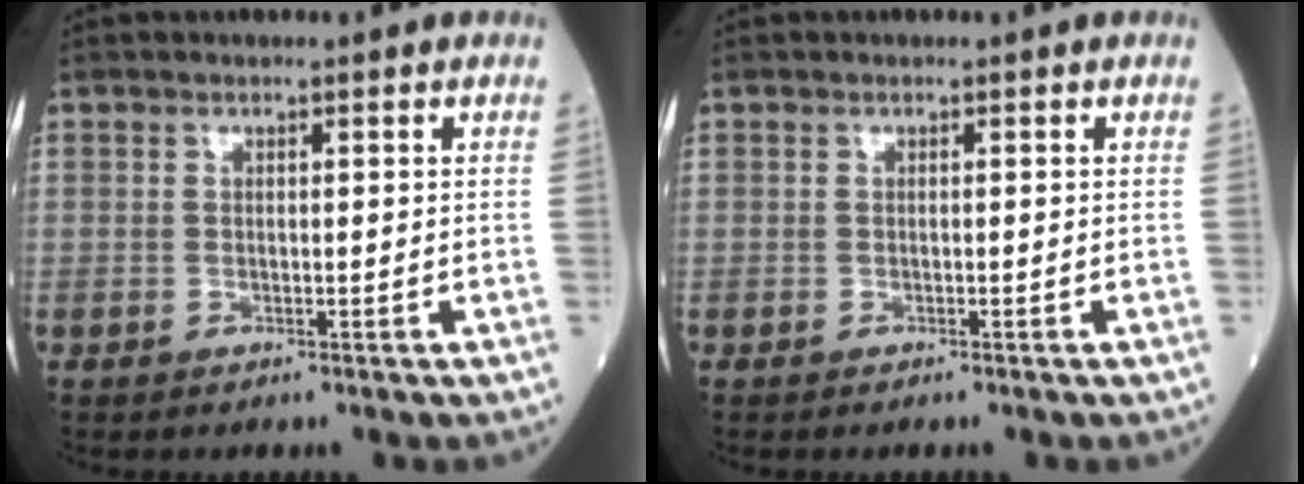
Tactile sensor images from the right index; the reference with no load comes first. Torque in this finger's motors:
{"motor_torque": [0.00, -0.09, 0.06, 0.02]}